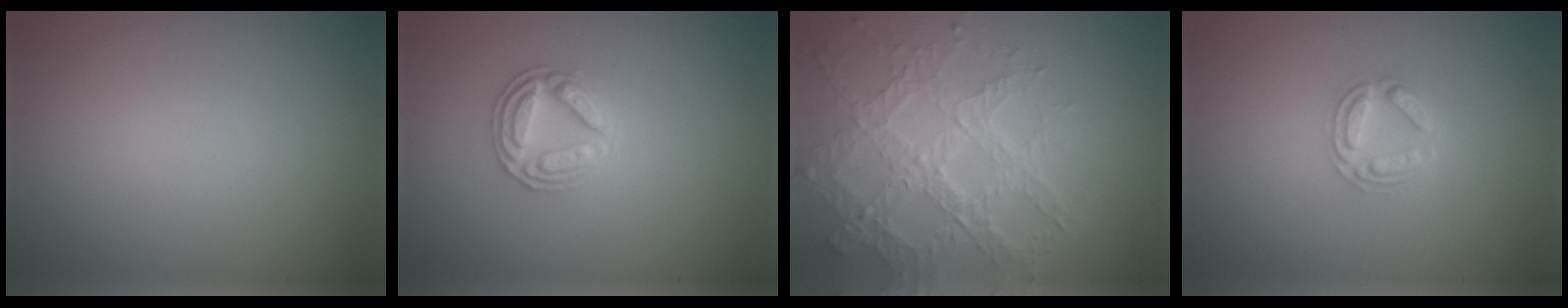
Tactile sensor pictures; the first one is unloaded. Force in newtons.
{"total": 2.9, "press": 2.9, "slide": 0.2}
{"total": 6.6, "press": 4.7, "slide": 4.6}
{"total": 2.8, "press": 2.7, "slide": 0.5}